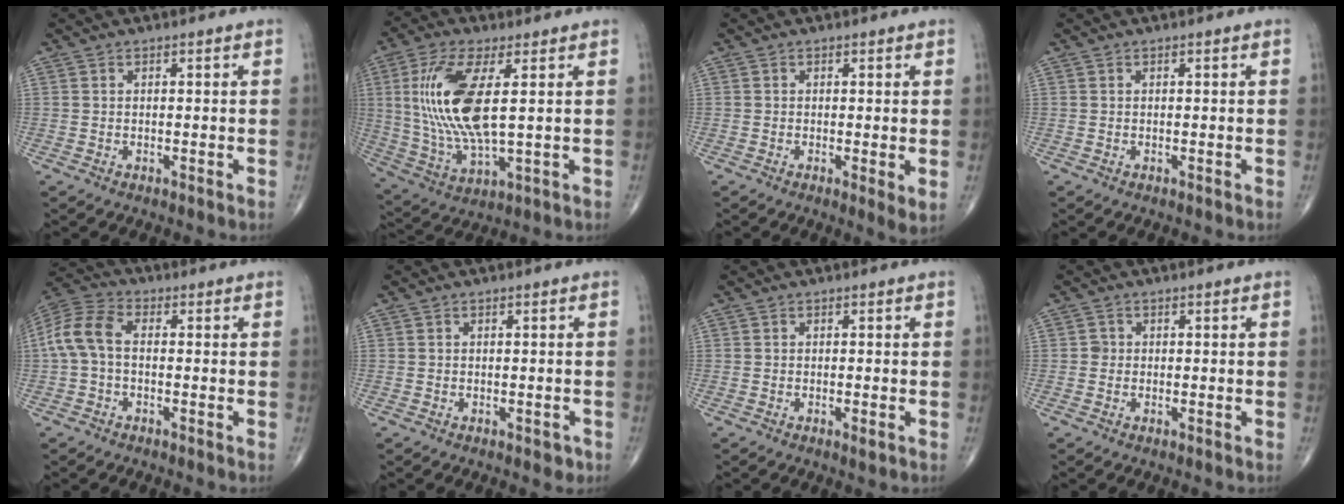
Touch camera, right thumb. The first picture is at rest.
{"total": 16.4, "force": [2.8, 5.8, 15.1], "torque": [-0.332, -0.016, 0.062]}
{"total": 2.7, "force": [-0.2, 0.7, 2.6], "torque": [-0.044, -0.013, -0.008]}
{"total": 0.0}
{"total": 8.5, "force": [-0.3, 5.1, 6.7], "torque": [-0.147, 0.026, -0.016]}
{"total": 1.6, "force": [-0.8, 1.0, 1.0], "torque": [-0.003, 0.001, -0.007]}
{"total": 1.2, "force": [-0.4, 0.3, 1.1], "torque": [-0.018, -0.004, -0.007]}
{"total": 1.1, "force": [-0.1, 1.0, 0.2], "torque": [0.003, 0.003, -0.003]}